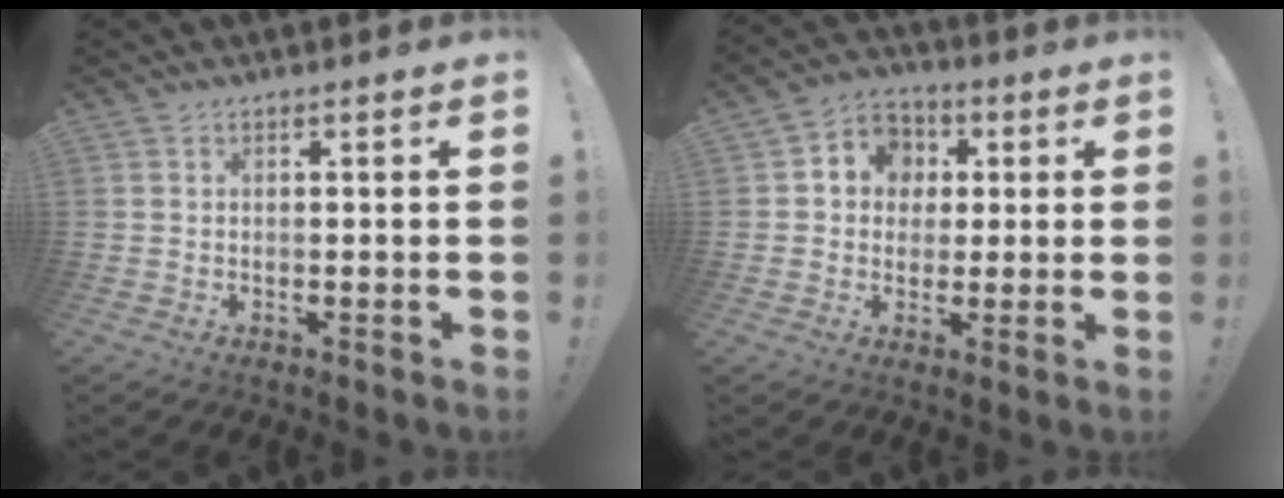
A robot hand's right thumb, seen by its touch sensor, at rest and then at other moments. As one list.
[{"total": 7.9, "force": [0.4, 7.5, 2.6], "torque": [-0.030, 0.002, 0.015]}]